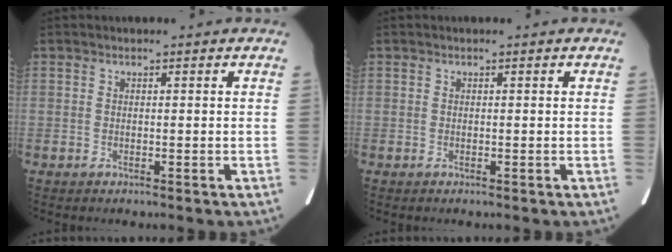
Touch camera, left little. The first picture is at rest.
{"total": 0.0}